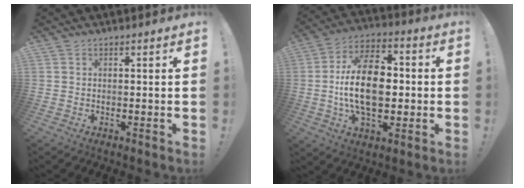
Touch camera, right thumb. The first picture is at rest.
{"total": 19.8, "force": [-1.2, 11.8, 15.8], "torque": [-0.300, 0.006, -0.023]}